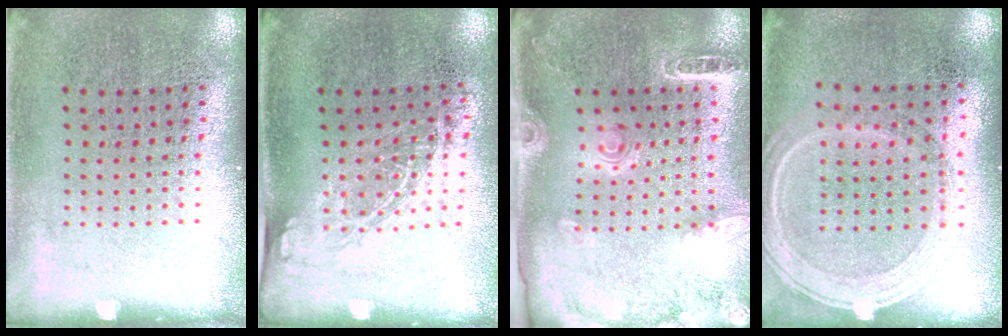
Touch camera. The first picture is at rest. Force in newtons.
{"total": 1.3, "press": 1.0, "slide": 0.9}
{"total": 1.8, "press": 1.8, "slide": 0.2}
{"total": 1.2, "press": 1.1, "slide": 0.5}